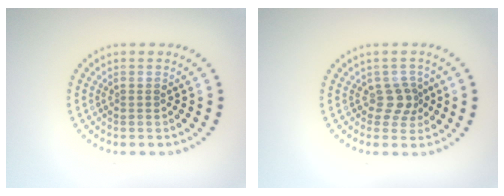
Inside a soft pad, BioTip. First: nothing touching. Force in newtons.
{"total": 2.0, "press": 1.6, "slide": 1.2}